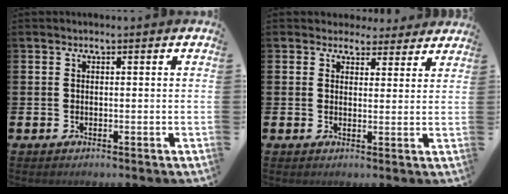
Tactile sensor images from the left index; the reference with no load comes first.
{"total": 3.4, "force": [2.9, 1.7, -0.1], "torque": [-0.002, -0.013, 0.050]}